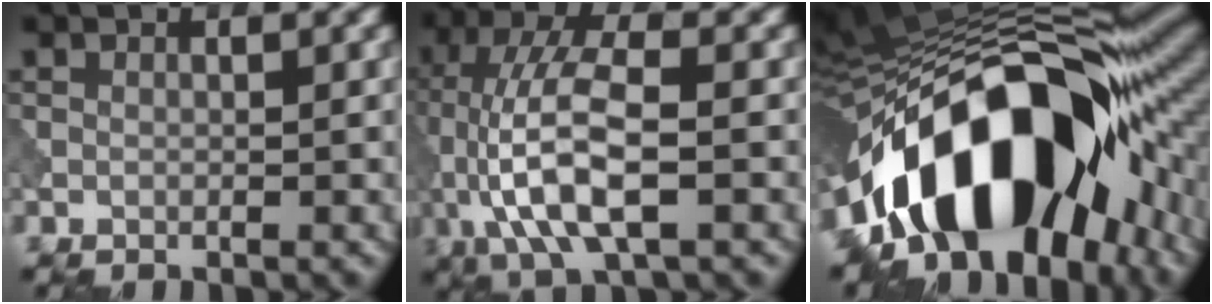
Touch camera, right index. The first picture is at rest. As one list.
[{"total": 9.3, "force": [-1.6, 3.1, 8.6], "torque": [-0.172, 0.017, -0.038]}, {"total": 17.8, "force": [-6.4, 8.9, 14.0], "torque": [-0.209, 0.005, -0.110]}]